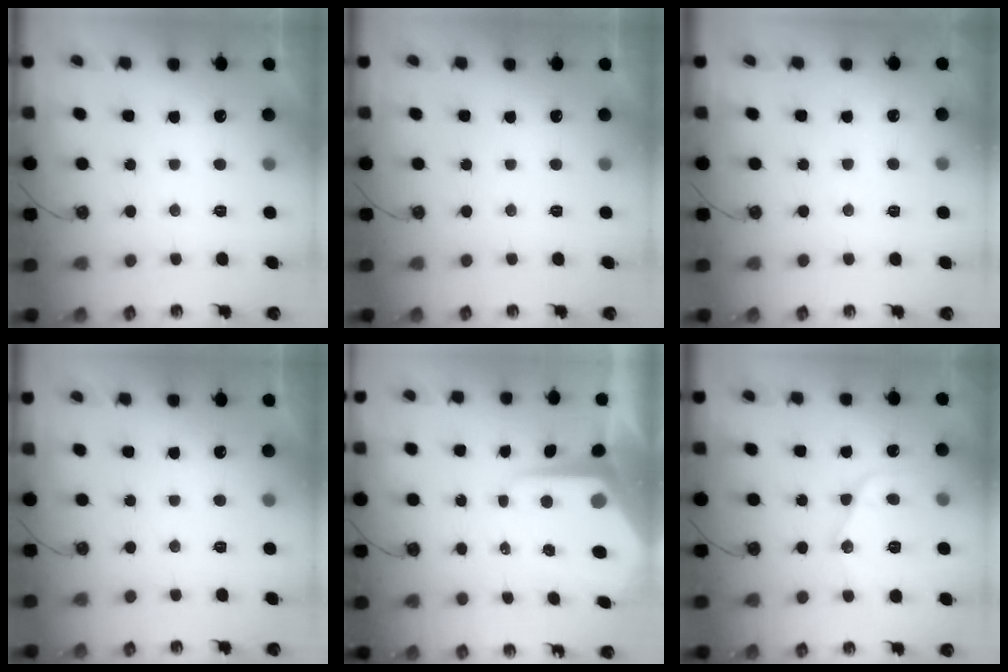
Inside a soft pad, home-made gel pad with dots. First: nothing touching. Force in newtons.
{"total": 0.0}
{"total": 2.1, "press": 2.0, "slide": 0.4}
{"total": 0.0}
{"total": 10.1, "press": 10.0, "slide": 1.0}
{"total": 13.9, "press": 13.9, "slide": 1.1}